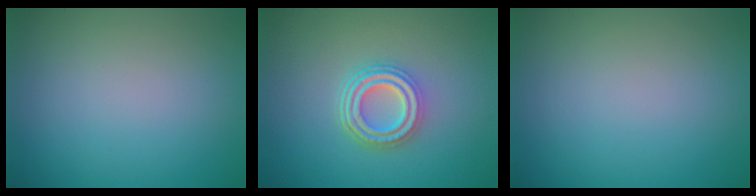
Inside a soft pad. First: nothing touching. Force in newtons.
{"total": 4.6, "press": 3.3, "slide": 3.2}
{"total": 0.0}